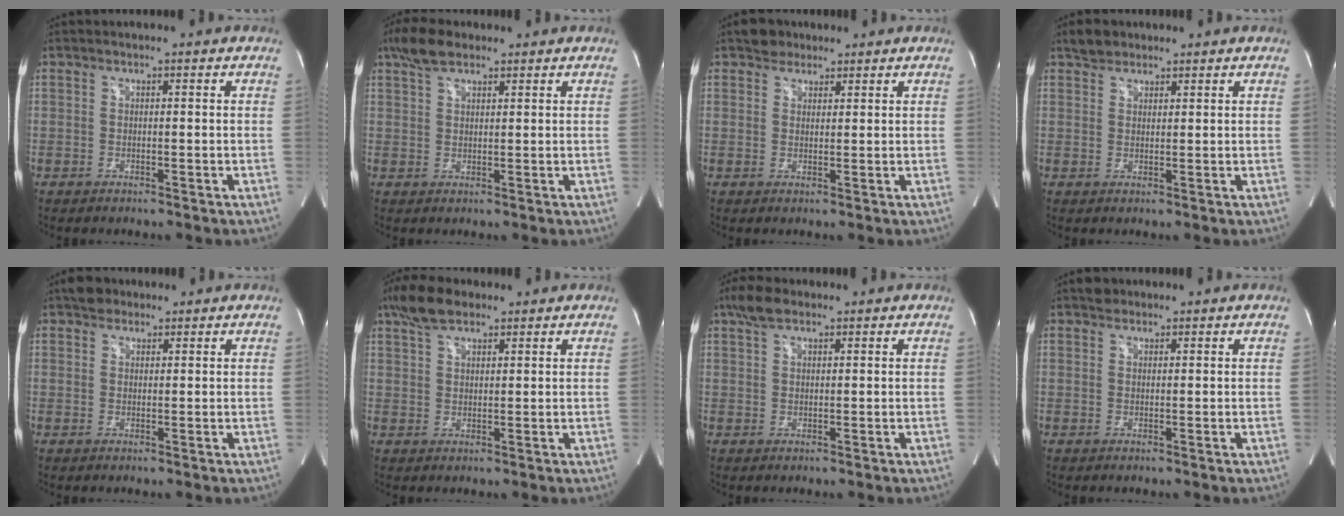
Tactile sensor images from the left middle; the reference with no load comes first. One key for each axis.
{"total": 4.9, "fx": 3.6, "fy": 2.0, "fz": 2.8, "tx": -0.064, "ty": 0.019, "tz": 0.071}
{"total": 2.9, "fx": 2.2, "fy": 1.9, "fz": 0.4, "tx": -0.007, "ty": 0.014, "tz": 0.034}
{"total": 2.7, "fx": 2.1, "fy": 1.6, "fz": 0.5, "tx": -0.013, "ty": 0.013, "tz": 0.036}
{"total": 2.8, "fx": 2.1, "fy": 1.8, "fz": 0.7, "tx": -0.014, "ty": 0.017, "tz": 0.033}
{"total": 6.1, "fx": 4.4, "fy": 2.4, "fz": 3.4, "tx": -0.075, "ty": 0.022, "tz": 0.086}
{"total": 3.9, "fx": 2.7, "fy": 1.6, "fz": 2.2, "tx": -0.053, "ty": 0.018, "tz": 0.055}
{"total": 1.6, "fx": 1.2, "fy": 1.0, "fz": 0.2, "tx": -0.004, "ty": 0.011, "tz": 0.017}